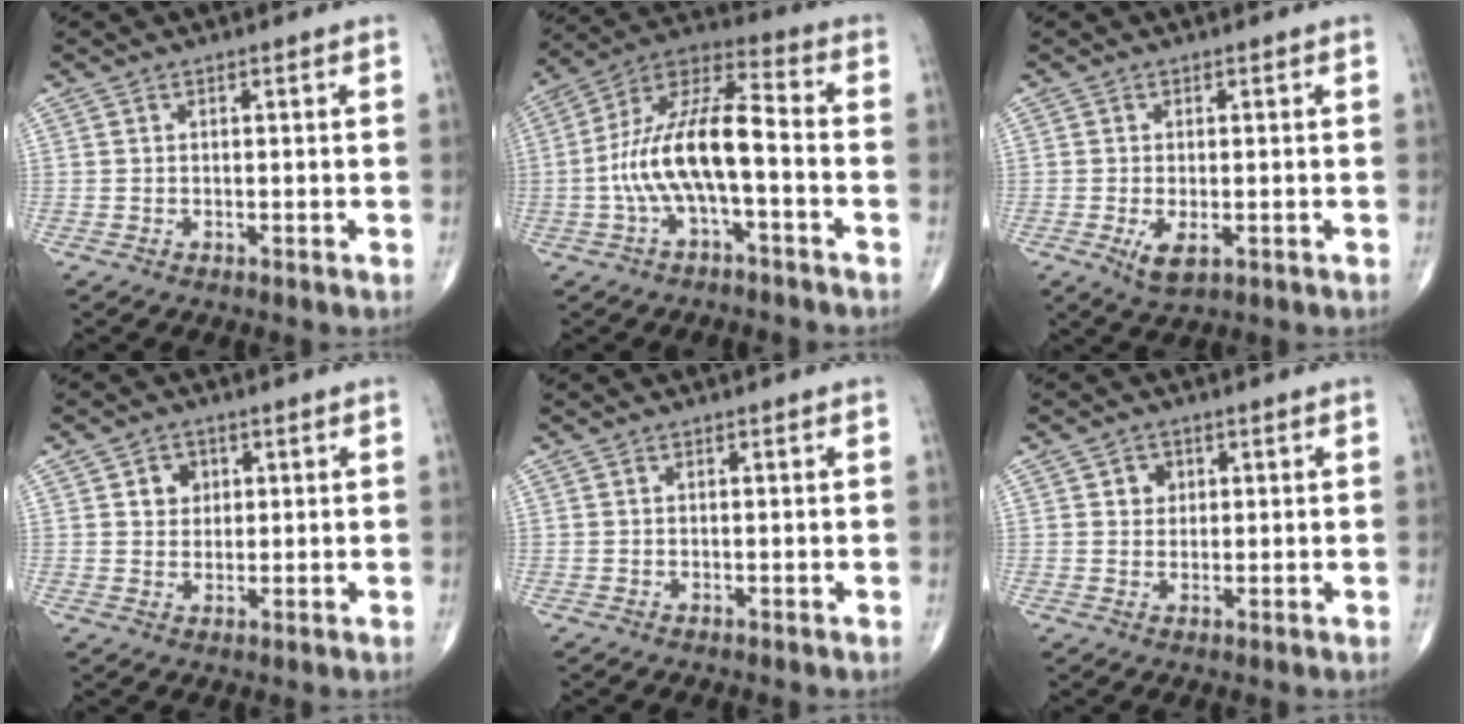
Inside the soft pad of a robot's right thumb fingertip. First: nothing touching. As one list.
[{"total": 14.6, "force": [-3.0, 5.0, 13.3], "torque": [-0.266, 0.054, -0.060]}, {"total": 3.9, "force": [-1.2, 1.7, 3.3], "torque": [-0.060, -0.010, -0.016]}, {"total": 3.7, "force": [1.2, 3.1, 1.5], "torque": [-0.004, -0.003, 0.017]}, {"total": 0.0}, {"total": 2.7, "force": [0.9, 2.4, 1.0], "torque": [0.000, -0.003, 0.011]}]